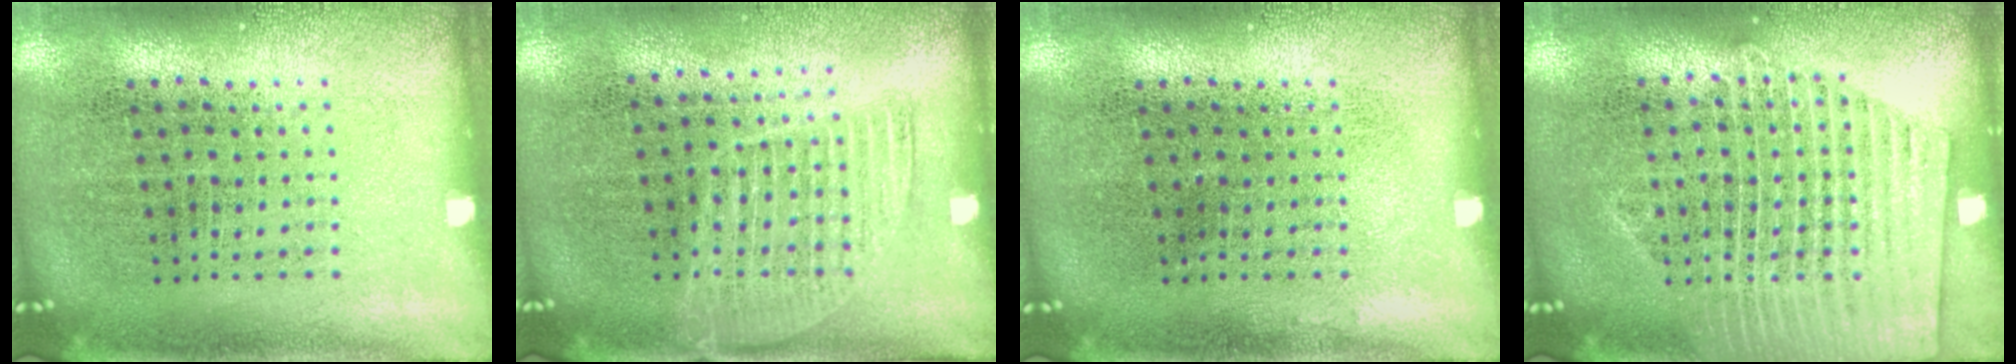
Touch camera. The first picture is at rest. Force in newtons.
{"total": 1.3, "press": 1.1, "slide": 0.6}
{"total": 0.0}
{"total": 1.8, "press": 1.7, "slide": 0.3}